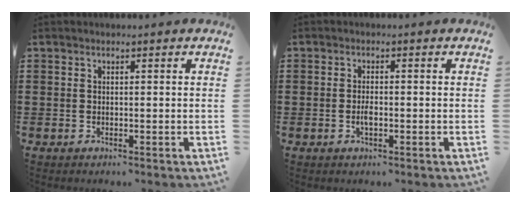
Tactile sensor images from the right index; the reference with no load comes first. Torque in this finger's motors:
{"motor_torque": [1.16, 0.97, 0.08, 0.07]}